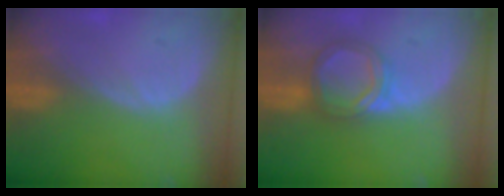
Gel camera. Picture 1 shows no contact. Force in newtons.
{"total": 5.4, "press": 5.3, "slide": 1.0}